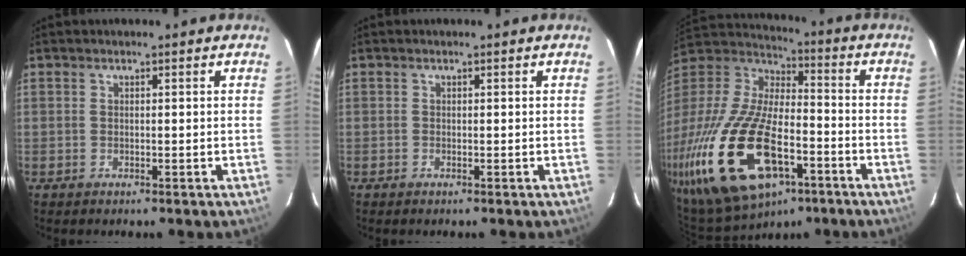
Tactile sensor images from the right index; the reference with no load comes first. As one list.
[{"total": 0.0}, {"total": 30.9, "force": [-13.4, 14.6, 23.8], "torque": [-0.519, -0.054, -0.232]}]